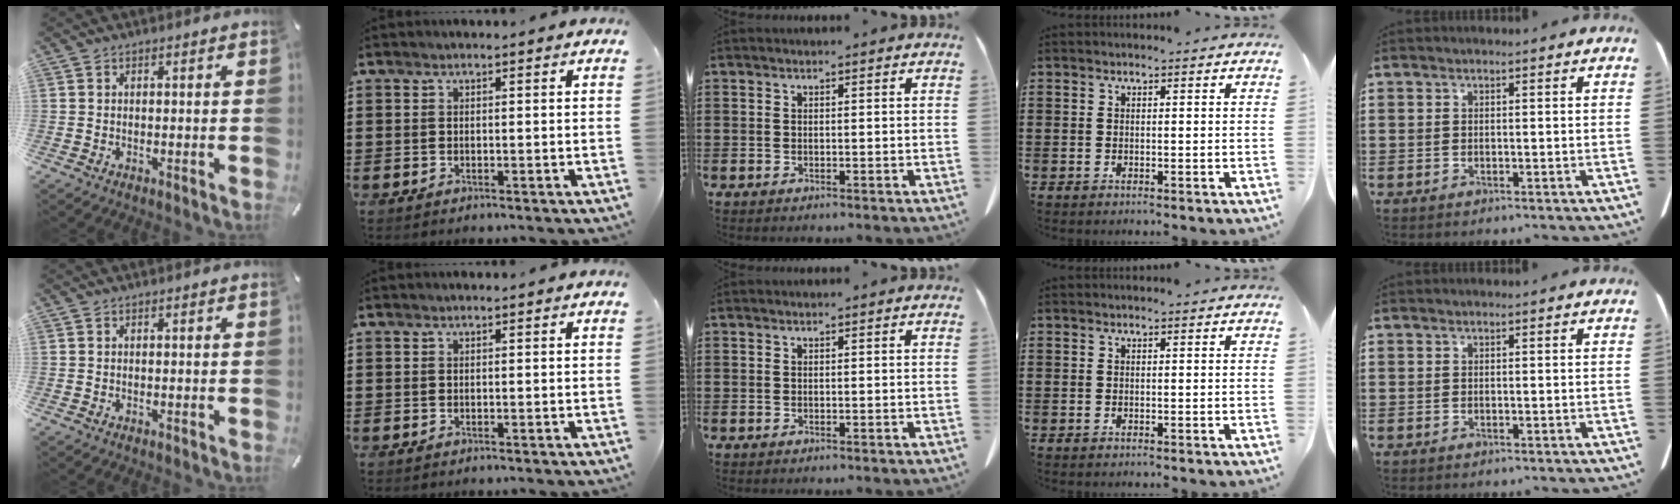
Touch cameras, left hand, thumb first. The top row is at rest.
{}